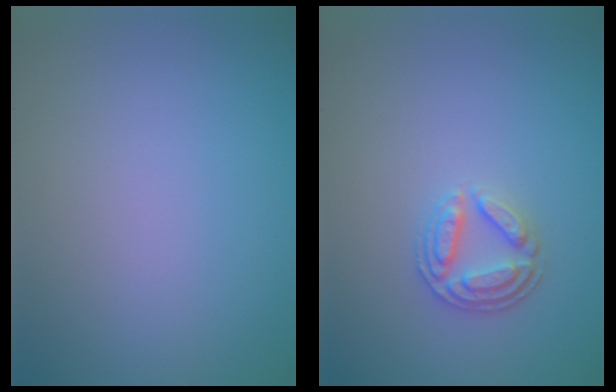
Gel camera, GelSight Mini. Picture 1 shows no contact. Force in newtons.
{"total": 2.7, "press": 2.6, "slide": 0.9}